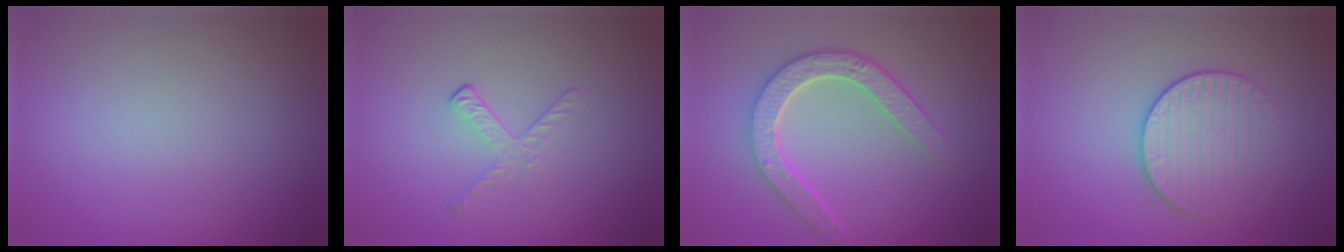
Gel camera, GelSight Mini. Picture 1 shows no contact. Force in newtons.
{"total": 1.2, "press": 0.4, "slide": 1.2}
{"total": 4.6, "press": 3.7, "slide": 2.7}
{"total": 3.2, "press": 3.0, "slide": 1.1}